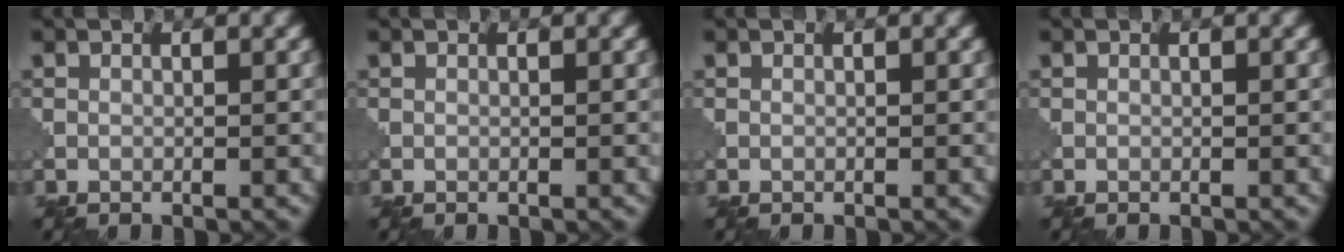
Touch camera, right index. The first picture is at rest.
{"total": 0.0}
{"total": 0.0}
{"total": 0.0}